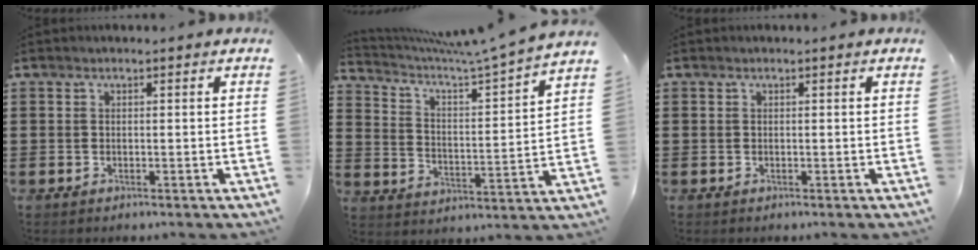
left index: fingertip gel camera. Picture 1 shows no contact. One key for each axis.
{"total": 5.5, "fx": 4.8, "fy": -0.7, "fz": 2.6, "tx": -0.073, "ty": -0.046, "tz": 0.071}
{"total": 0.0}